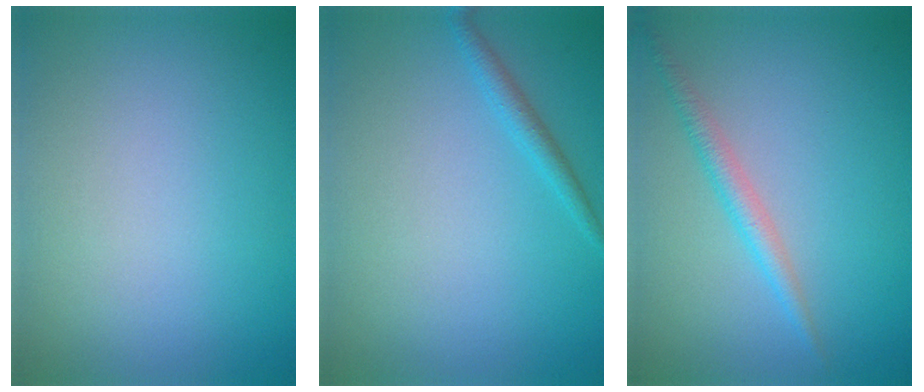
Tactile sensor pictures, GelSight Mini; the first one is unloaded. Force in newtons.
{"total": 1.3, "press": 1.3, "slide": 0.1}
{"total": 2.0, "press": 2.0, "slide": 0.1}